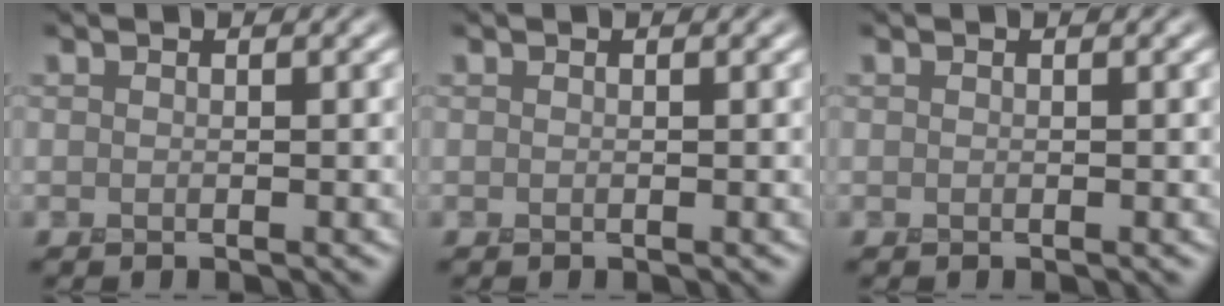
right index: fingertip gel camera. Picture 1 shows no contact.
{"total": 0.0}
{"total": 0.0}